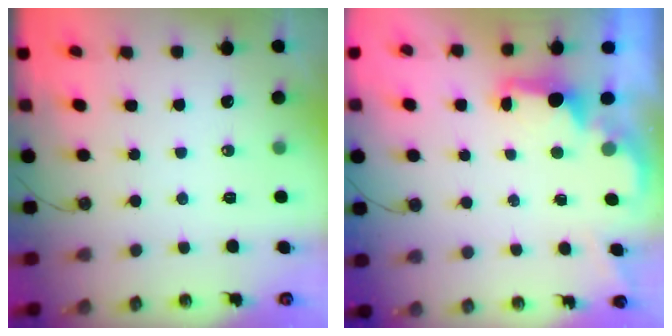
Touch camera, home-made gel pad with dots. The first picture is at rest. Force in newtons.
{"total": 1.9, "press": 1.7, "slide": 0.7}